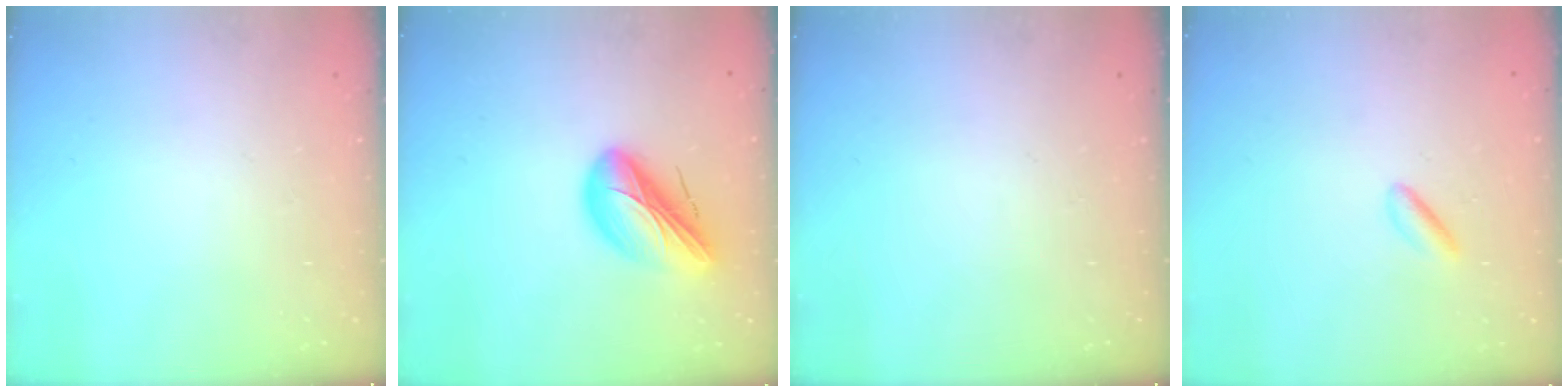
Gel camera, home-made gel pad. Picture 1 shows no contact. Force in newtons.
{"total": 13.4, "press": 13.2, "slide": 2.2}
{"total": 0.0}
{"total": 1.5, "press": 1.3, "slide": 0.7}